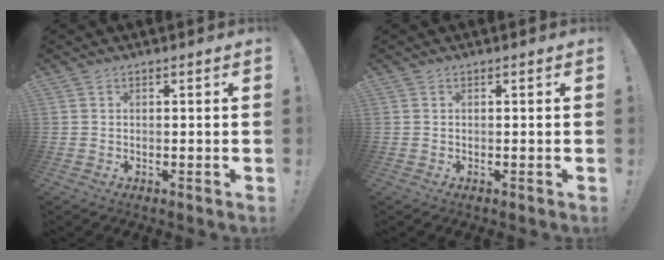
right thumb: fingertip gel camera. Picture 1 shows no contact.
{"total": 0.0}